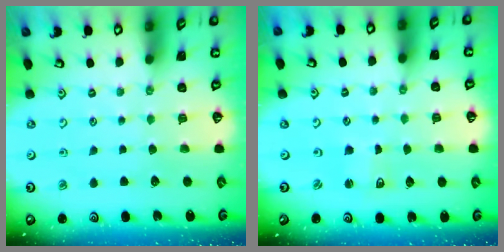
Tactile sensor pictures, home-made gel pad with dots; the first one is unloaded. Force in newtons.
{"total": 2.0, "press": 2.0, "slide": 0.3}